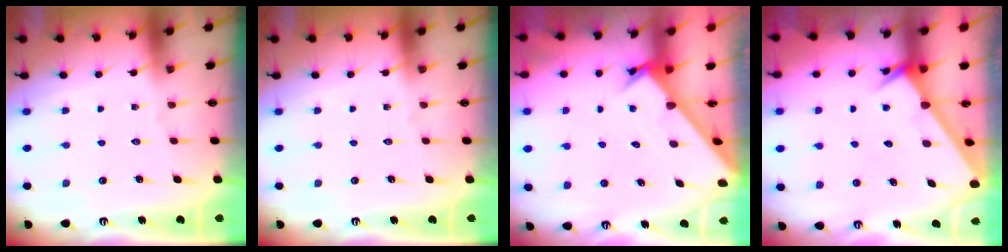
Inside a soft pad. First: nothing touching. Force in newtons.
{"total": 0.0}
{"total": 2.8, "press": 2.8, "slide": 0.3}
{"total": 2.6, "press": 2.6, "slide": 0.0}